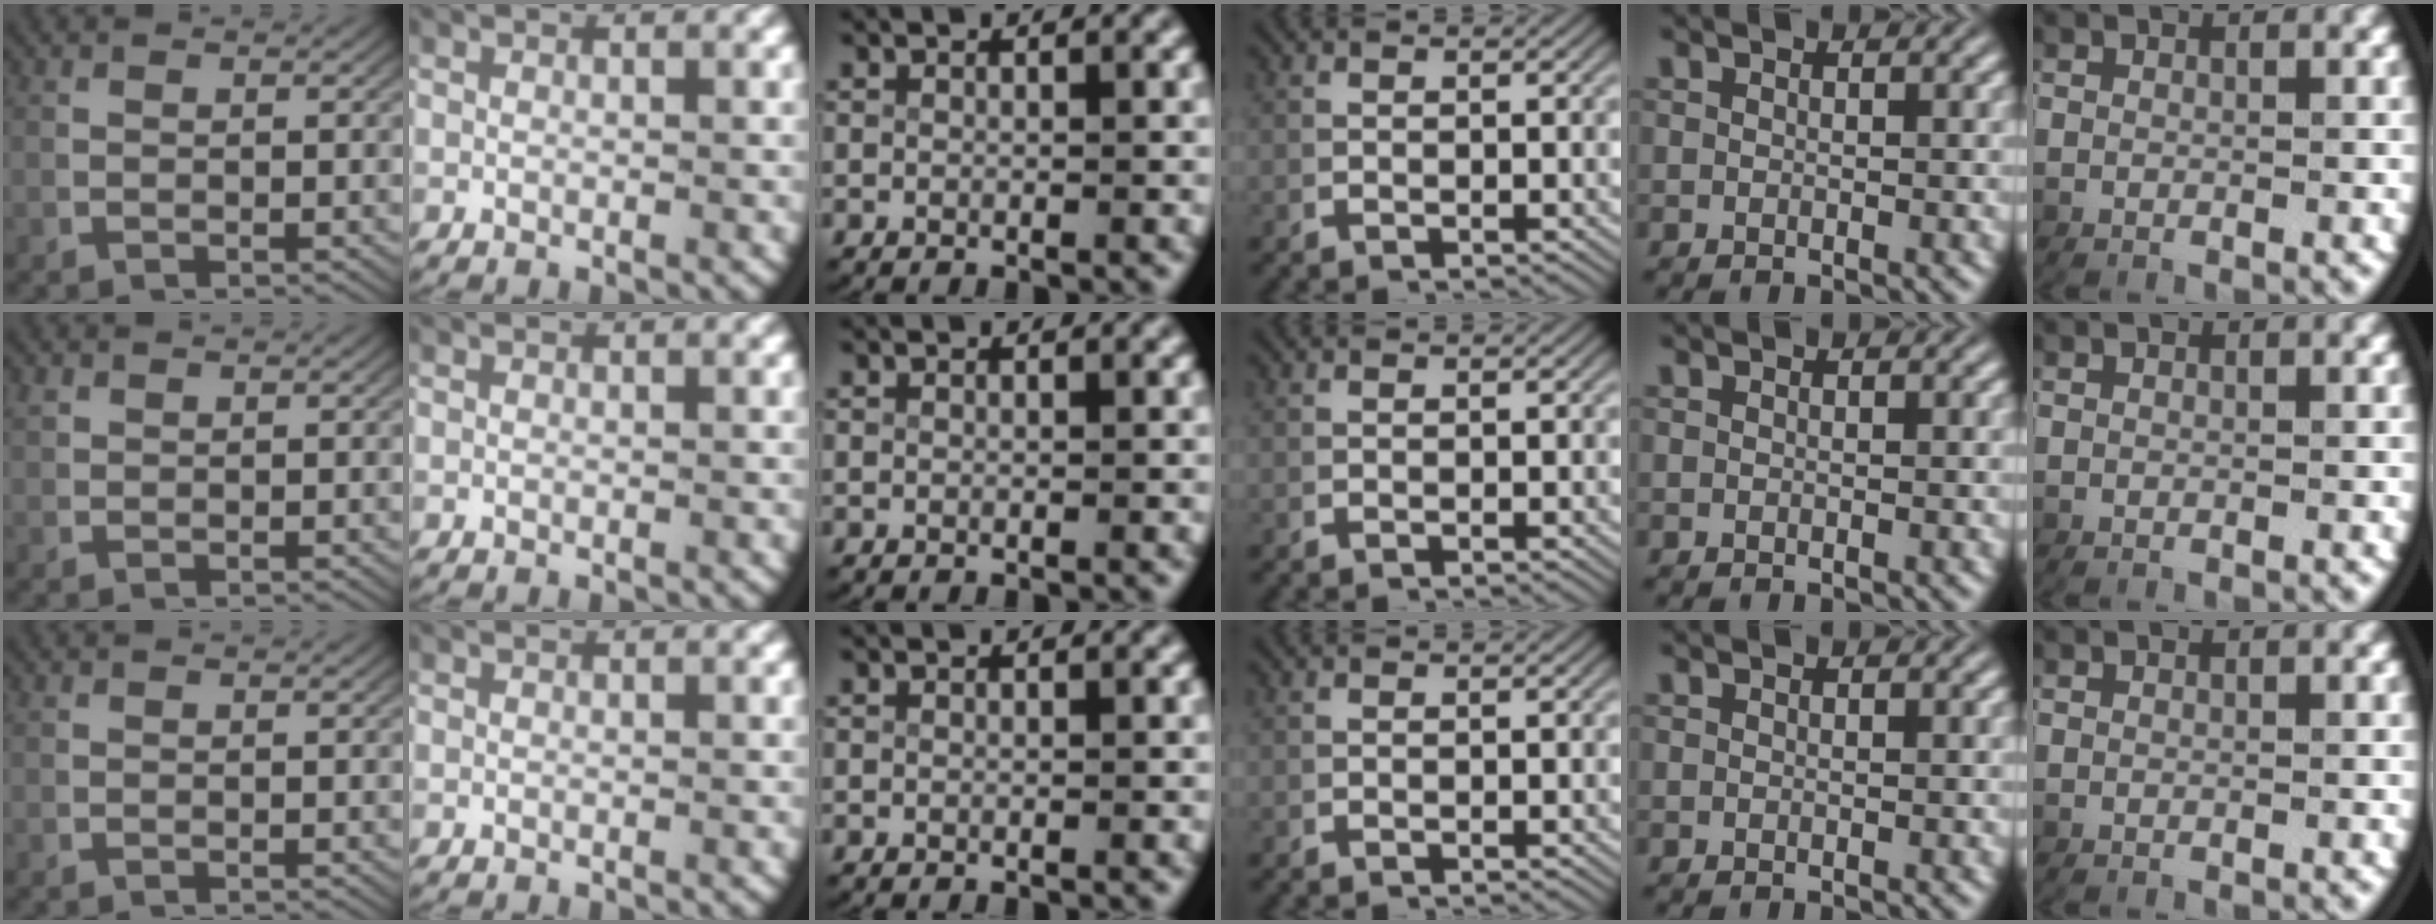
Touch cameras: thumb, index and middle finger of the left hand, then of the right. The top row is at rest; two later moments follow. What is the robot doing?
{"motion": "lift_and_place", "object": "paper towel"}